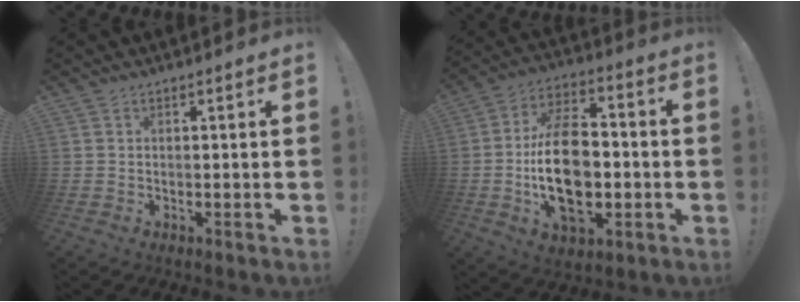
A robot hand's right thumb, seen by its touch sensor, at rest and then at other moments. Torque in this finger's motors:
{"motor_torque": [2.33, 2.68, 1.55, -1.22, 0.73]}